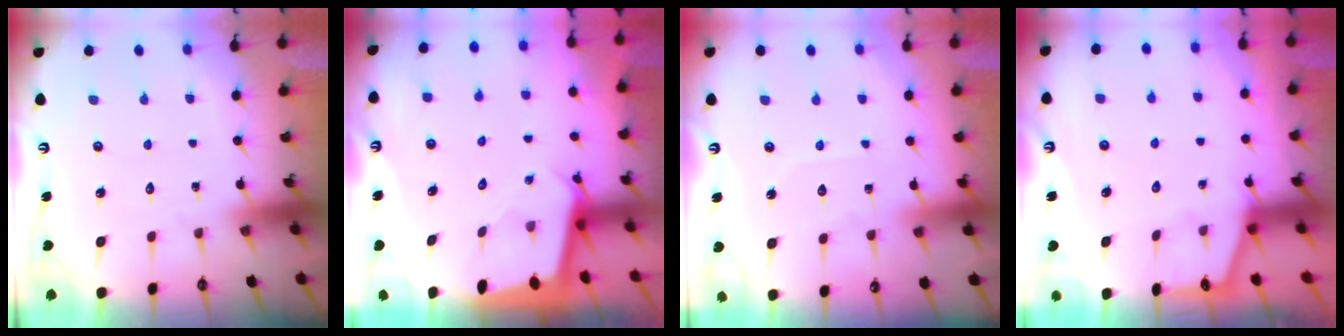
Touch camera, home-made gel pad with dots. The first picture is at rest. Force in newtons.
{"total": 2.4, "press": 2.4, "slide": 0.2}
{"total": 4.0, "press": 4.0, "slide": 0.3}
{"total": 2.1, "press": 2.1, "slide": 0.3}